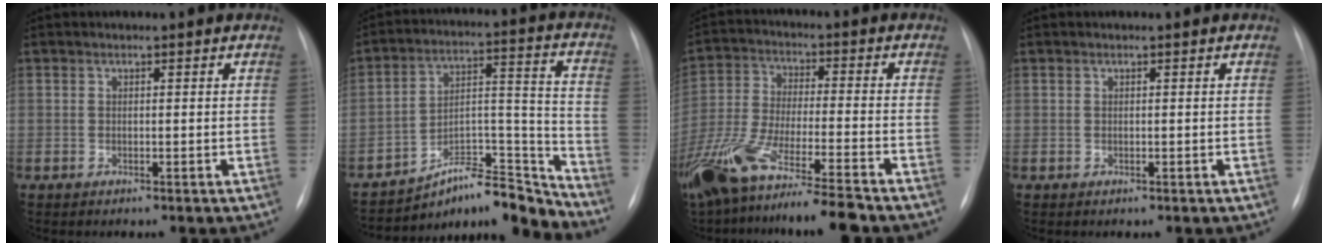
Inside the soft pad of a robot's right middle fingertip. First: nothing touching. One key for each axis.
{"total": 12.6, "fx": -12.1, "fy": 1.4, "fz": 3.4, "tx": -0.028, "ty": 0.069, "tz": -0.198}
{"total": 17.7, "fx": -13.9, "fy": 0.7, "fz": 11.0, "tx": -0.233, "ty": -0.051, "tz": -0.249}
{"total": 0.0}